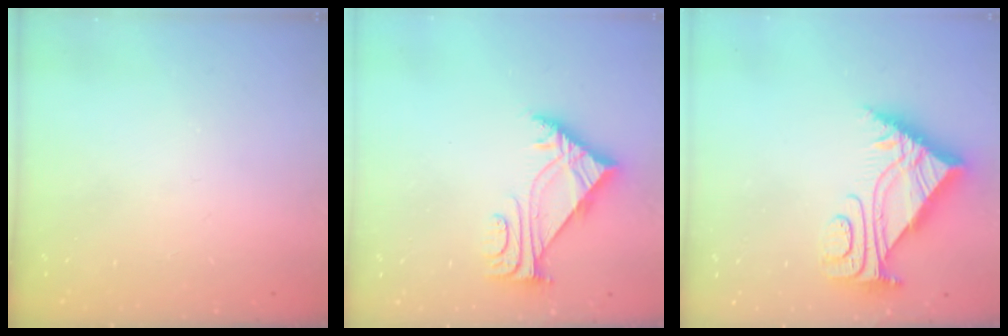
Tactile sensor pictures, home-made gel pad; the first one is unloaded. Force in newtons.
{"total": 5.8, "press": 5.8, "slide": 1.0}
{"total": 10.8, "press": 10.7, "slide": 0.9}